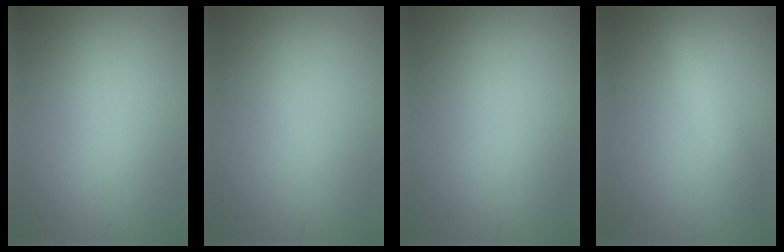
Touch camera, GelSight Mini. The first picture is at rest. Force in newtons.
{"total": 0.0}
{"total": 0.0}
{"total": 2.3, "press": 2.3, "slide": 0.0}